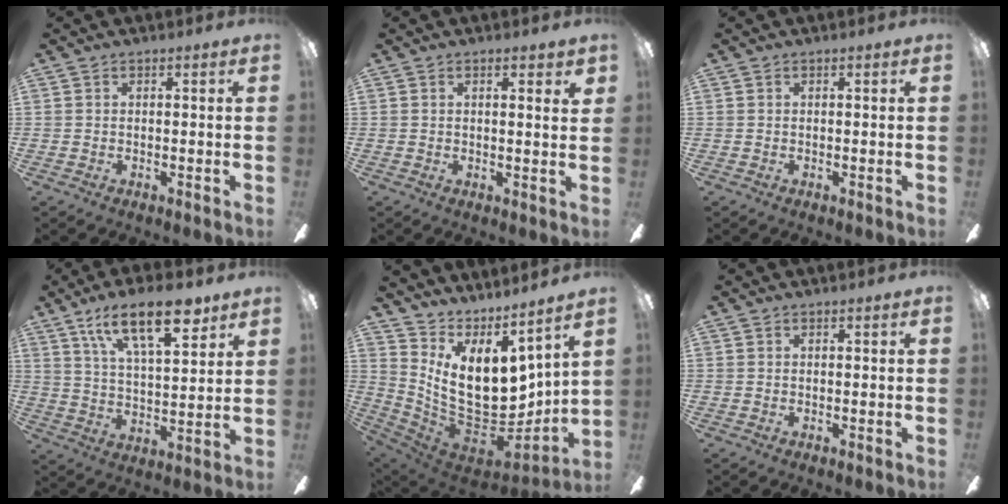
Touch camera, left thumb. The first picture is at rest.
{"total": 2.1, "force": [1.0, 0.3, 1.8], "torque": [-0.022, -0.006, 0.014]}
{"total": 0.0}
{"total": 17.2, "force": [10.8, 6.4, 11.8], "torque": [-0.189, -0.042, 0.178]}
{"total": 18.6, "force": [3.5, 10.6, 14.9], "torque": [-0.287, -0.063, 0.079]}
{"total": 0.0}